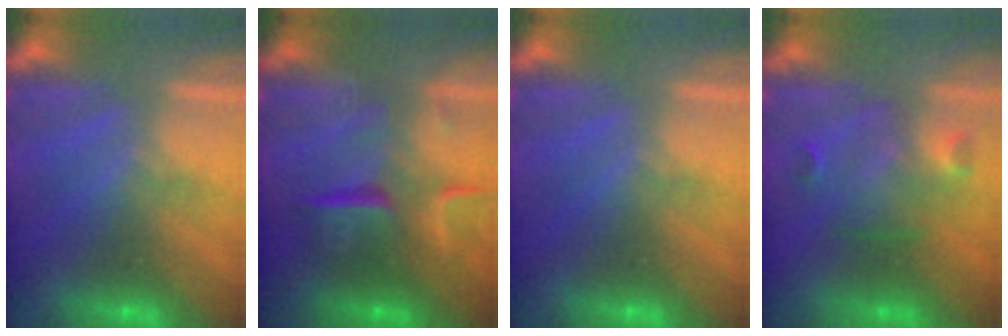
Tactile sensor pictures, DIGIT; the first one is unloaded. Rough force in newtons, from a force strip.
{"total": 9.3}
{"total": 0.0}
{"total": 2.9}